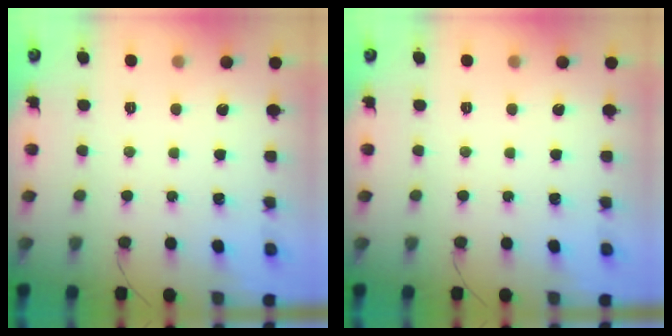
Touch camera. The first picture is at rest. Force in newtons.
{"total": 0.0}